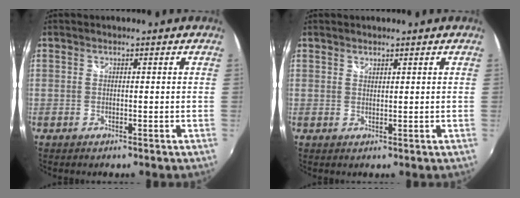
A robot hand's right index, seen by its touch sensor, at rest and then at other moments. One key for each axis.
{"total": 0.9, "fx": 0.9, "fy": 0.3, "fz": 0.1, "tx": 0.000, "ty": 0.000, "tz": 0.016}